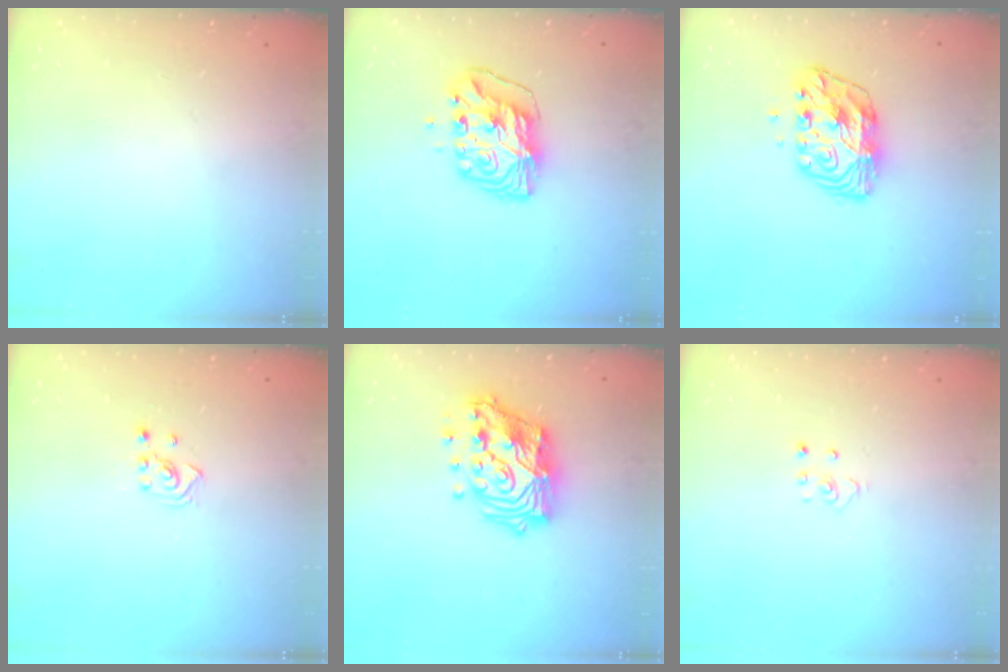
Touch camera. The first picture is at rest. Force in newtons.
{"total": 9.3, "press": 9.3, "slide": 0.8}
{"total": 9.7, "press": 9.7, "slide": 0.9}
{"total": 2.1, "press": 2.1, "slide": 0.3}
{"total": 18.1, "press": 18.0, "slide": 1.5}
{"total": 2.3, "press": 2.3, "slide": 0.2}